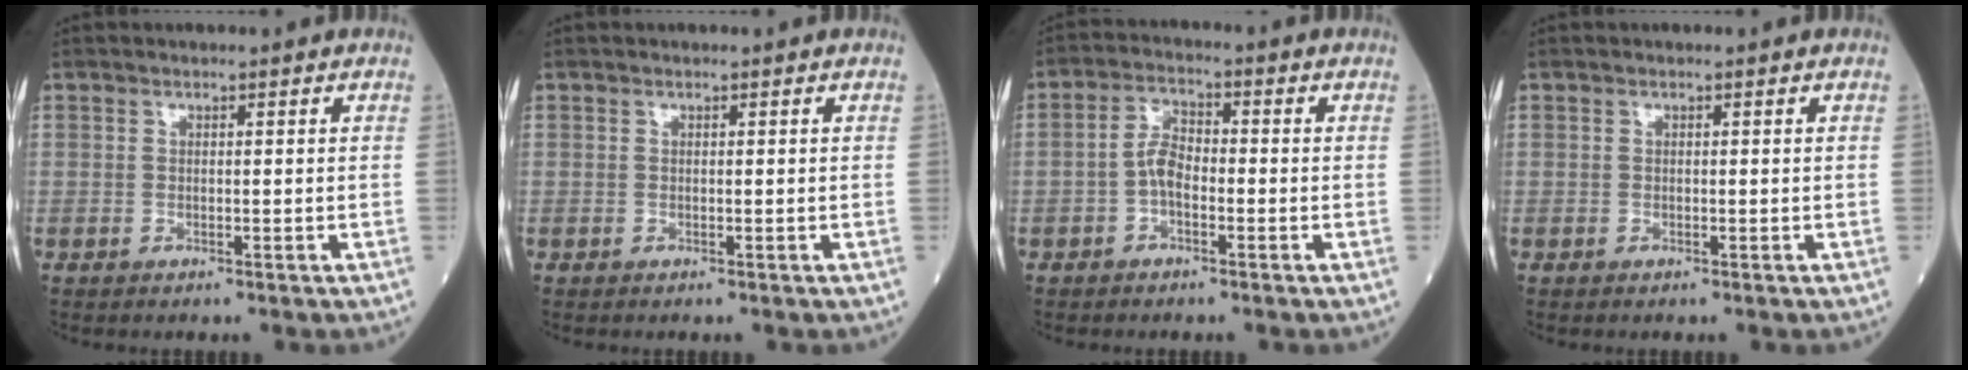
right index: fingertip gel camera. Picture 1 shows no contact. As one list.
[{"total": 0.0}, {"total": 4.0, "force": [-1.1, 1.8, 3.3], "torque": [-0.063, 0.010, -0.026]}, {"total": 0.0}]